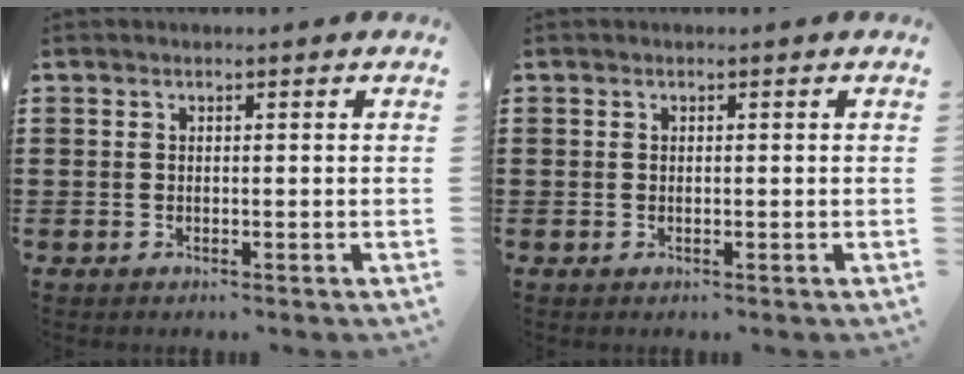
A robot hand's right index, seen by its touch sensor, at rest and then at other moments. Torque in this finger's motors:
{"motor_torque": [-0.96, 1.18, -0.01, 0.00]}